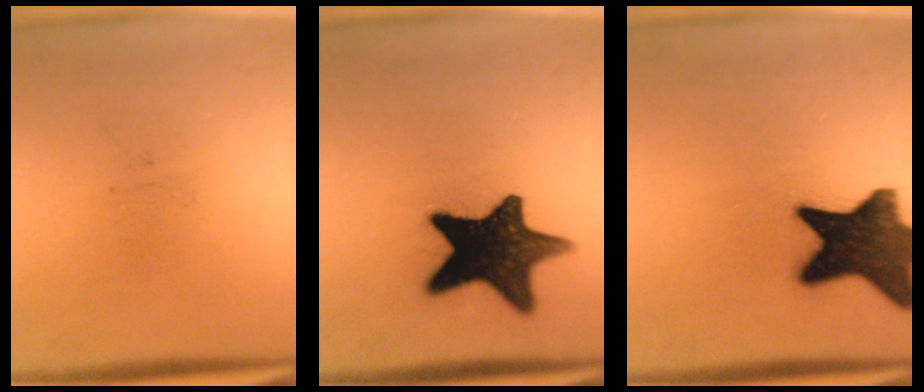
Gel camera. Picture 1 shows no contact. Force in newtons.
{"total": 16.0}
{"total": 17.5}